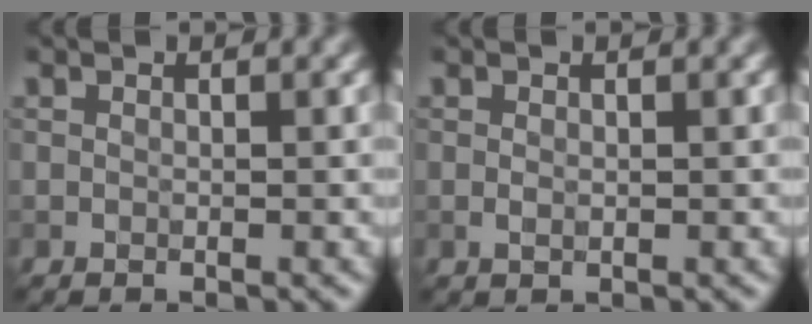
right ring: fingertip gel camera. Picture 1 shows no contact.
{"total": 0.6, "force": [0.0, 0.4, 0.5], "torque": [-0.010, -0.002, 0.001]}